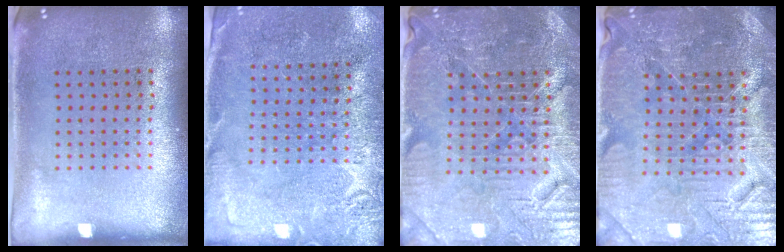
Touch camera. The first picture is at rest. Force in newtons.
{"total": 2.7, "press": 2.7, "slide": 0.7}
{"total": 4.6, "press": 4.4, "slide": 1.3}
{"total": 4.9, "press": 4.6, "slide": 1.5}